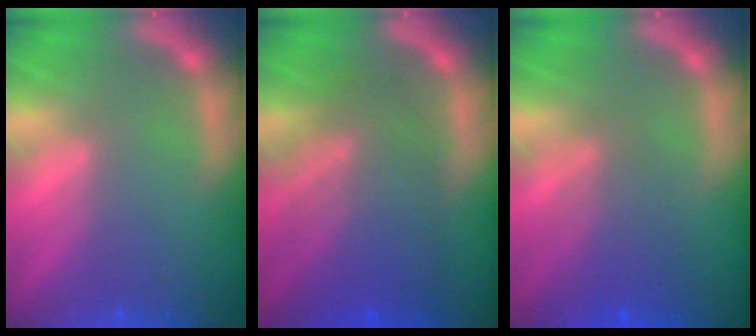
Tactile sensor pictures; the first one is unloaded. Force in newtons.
{"total": 8.1}
{"total": 4.1}